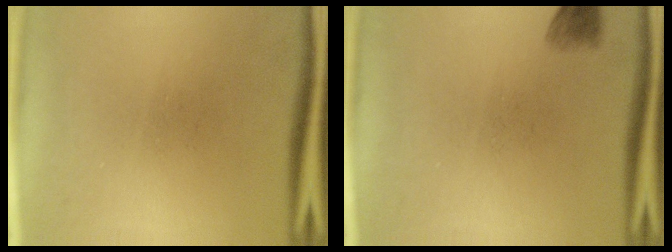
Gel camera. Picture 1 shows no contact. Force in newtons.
{"total": 2.2}